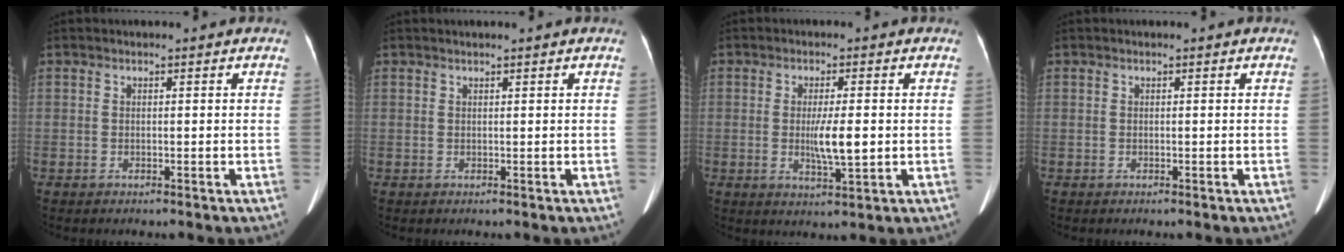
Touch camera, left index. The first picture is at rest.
{"total": 0.7, "force": [0.6, -0.1, 0.5], "torque": [-0.008, 0.010, 0.014]}
{"total": 5.1, "force": [-0.6, 0.6, 5.1], "torque": [-0.095, -0.012, -0.007]}
{"total": 0.0}